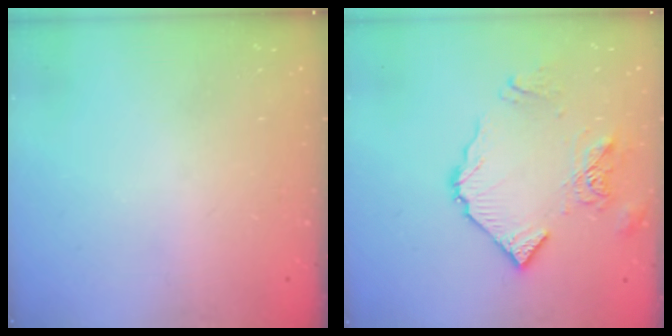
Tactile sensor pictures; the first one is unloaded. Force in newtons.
{"total": 10.7, "press": 10.7, "slide": 1.0}